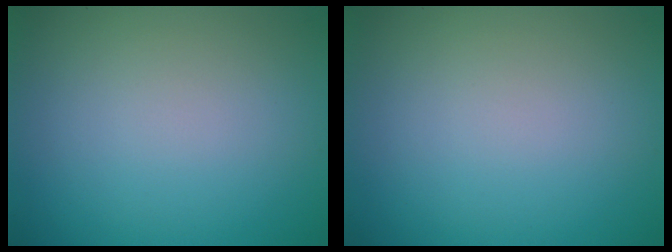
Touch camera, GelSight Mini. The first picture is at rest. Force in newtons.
{"total": 0.0}